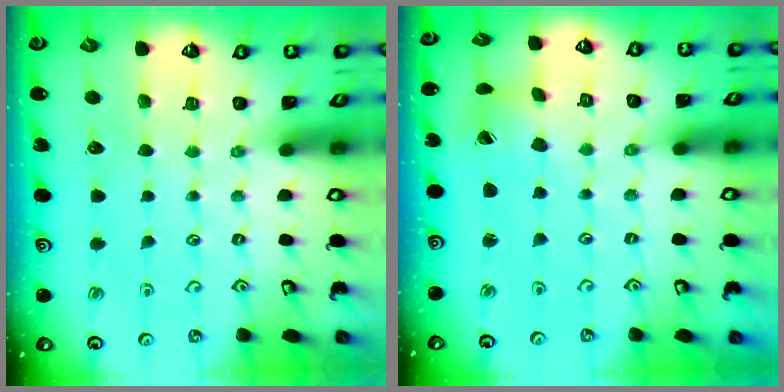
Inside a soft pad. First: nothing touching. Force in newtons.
{"total": 3.0, "press": 2.9, "slide": 0.5}